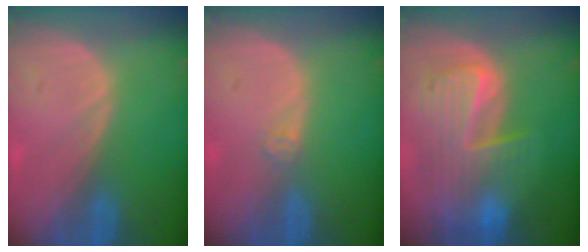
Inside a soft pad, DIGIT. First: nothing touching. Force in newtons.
{"total": 1.3, "press": 1.1, "slide": 0.7}
{"total": 9.9, "press": 8.5, "slide": 5.1}